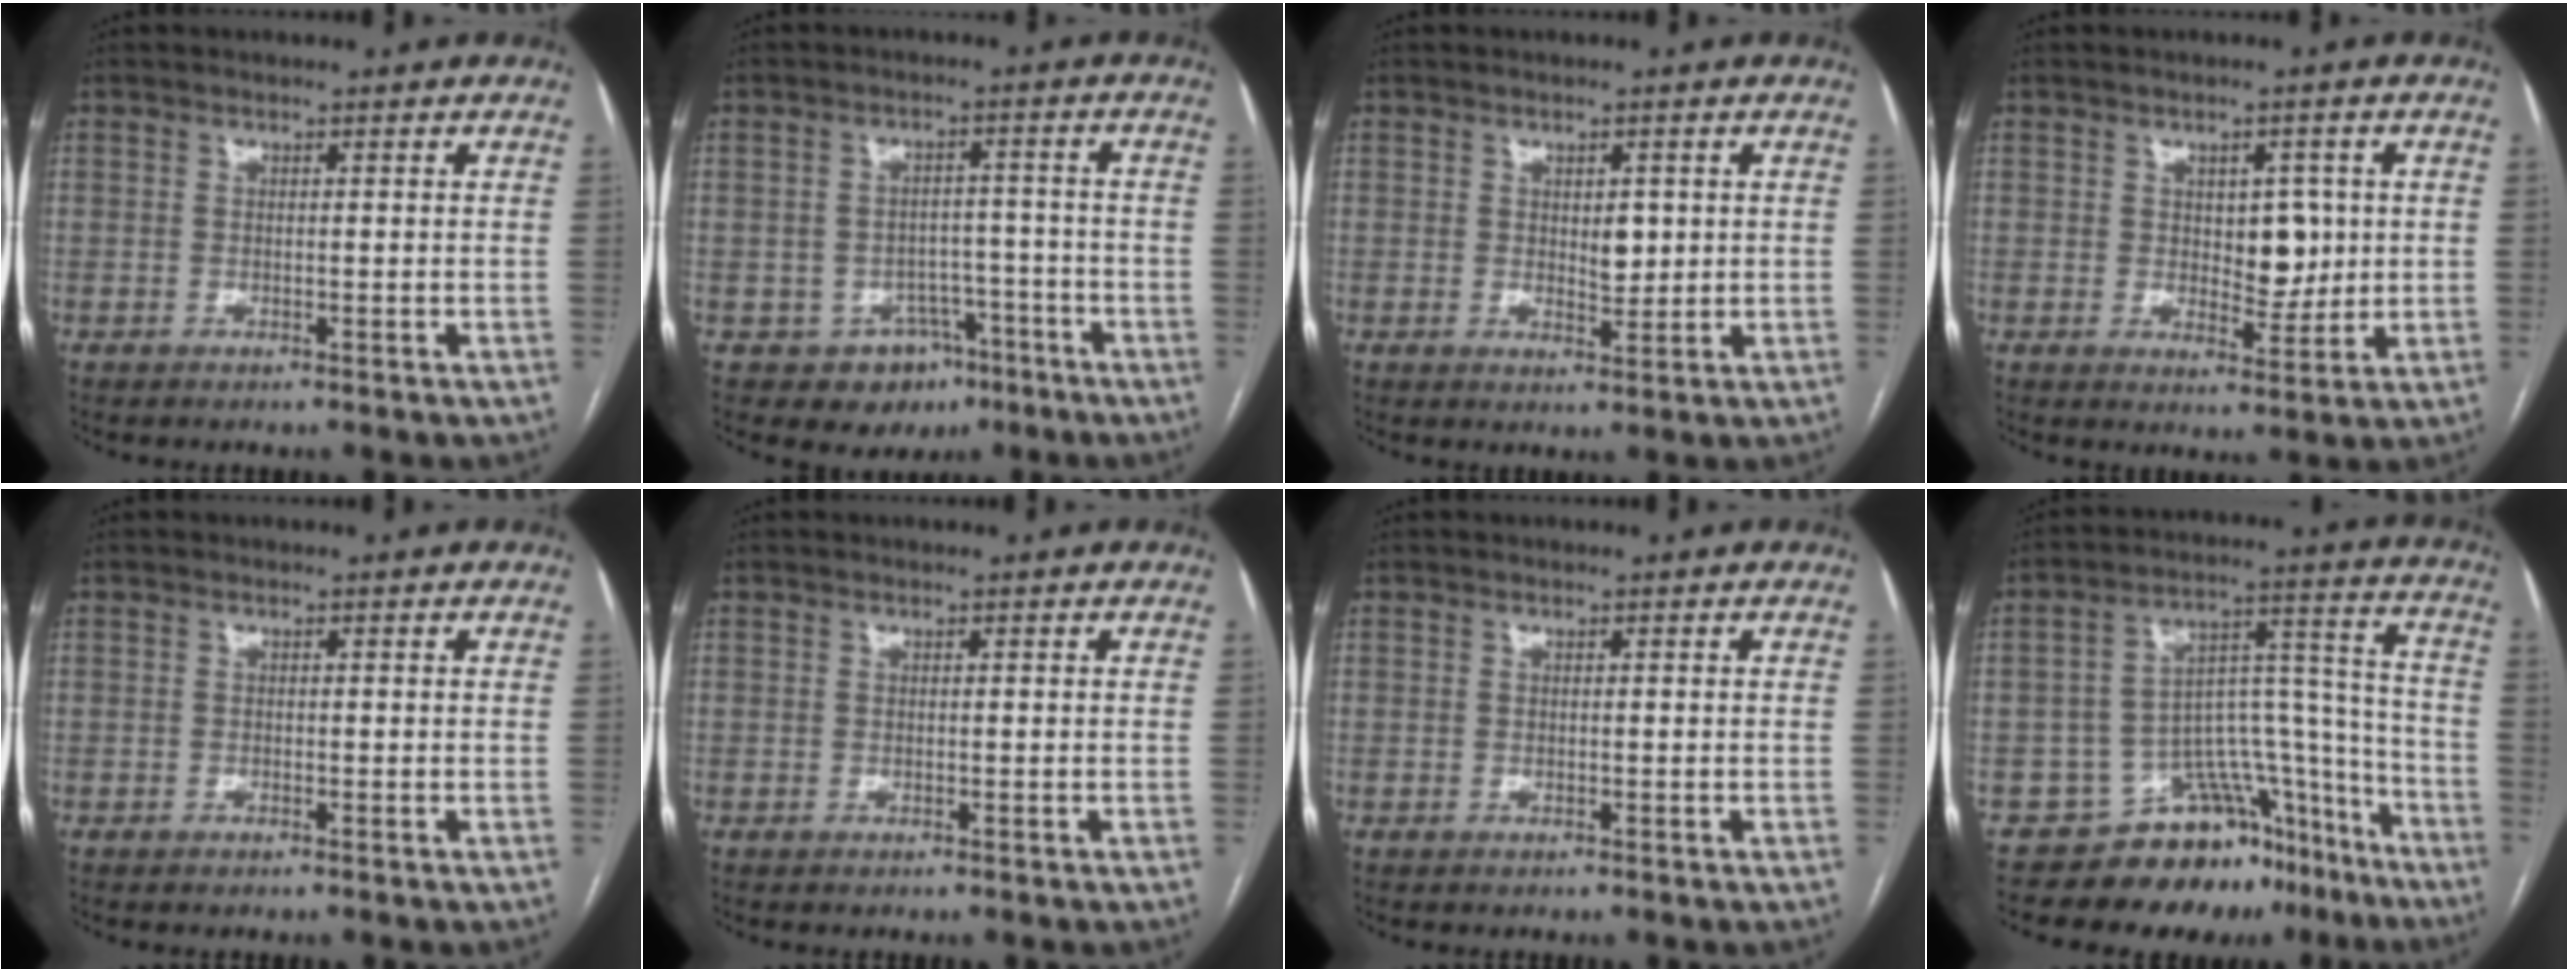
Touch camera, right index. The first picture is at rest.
{"total": 6.9, "force": [-3.5, 5.7, 1.5], "torque": [-0.006, 0.021, -0.039]}
{"total": 2.9, "force": [0.6, 1.6, 2.4], "torque": [-0.032, -0.004, 0.012]}
{"total": 5.3, "force": [0.8, 3.1, 4.3], "torque": [-0.051, 0.002, 0.019]}
{"total": 0.0}
{"total": 0.0}
{"total": 0.0}
{"total": 15.4, "force": [-12.6, 7.7, 4.4], "torque": [-0.020, 0.088, -0.182]}